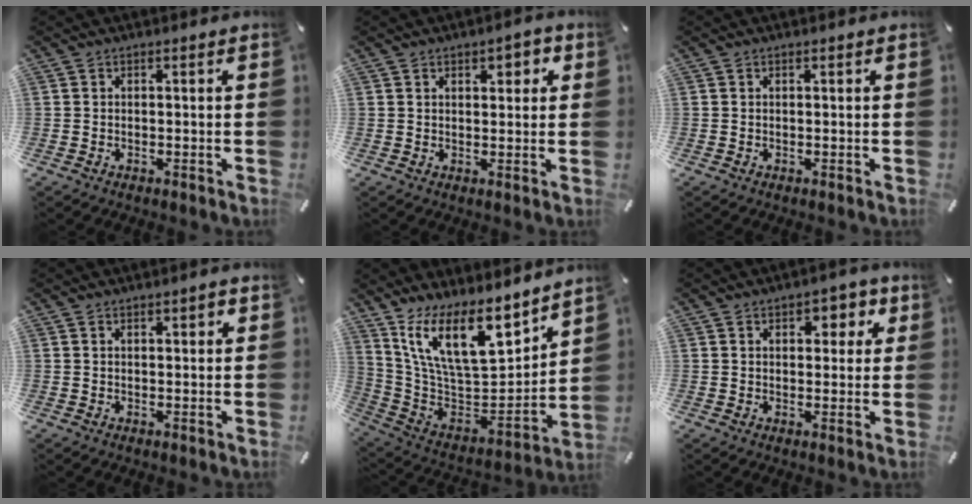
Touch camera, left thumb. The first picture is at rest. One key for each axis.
{"total": 3.0, "fx": 1.4, "fy": 1.8, "fz": 1.9, "tx": -0.025, "ty": 0.000, "tz": 0.019}
{"total": 0.0}
{"total": 2.0, "fx": 1.1, "fy": 0.8, "fz": 1.4, "tx": -0.029, "ty": 0.003, "tz": 0.019}
{"total": 19.8, "fx": 11.7, "fy": 9.4, "fz": 13.0, "tx": -0.244, "ty": -0.087, "tz": 0.209}
{"total": 5.6, "fx": 2.4, "fy": 3.6, "fz": 3.5, "tx": -0.039, "ty": -0.003, "tz": 0.034}